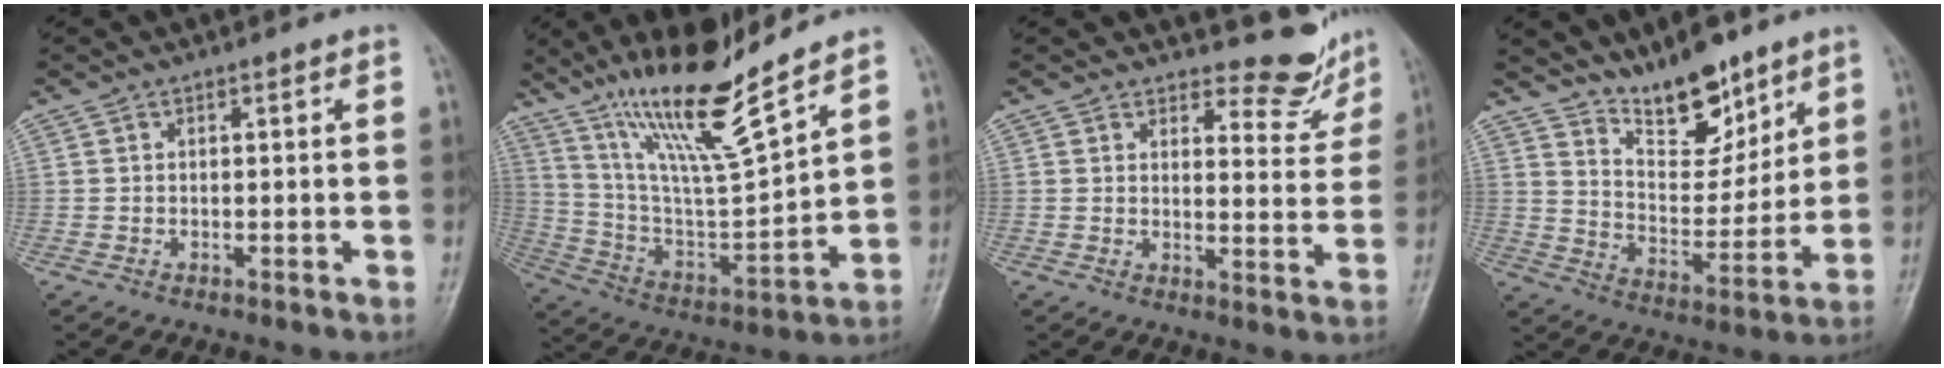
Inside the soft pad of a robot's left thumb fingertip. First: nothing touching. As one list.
[{"total": 18.0, "force": [13.7, 1.6, 11.6], "torque": [-0.190, -0.076, 0.261]}, {"total": 7.3, "force": [6.8, 2.4, 1.0], "torque": [0.013, -0.067, 0.082]}, {"total": 12.6, "force": [9.8, 5.0, 6.2], "torque": [-0.064, -0.077, 0.179]}]